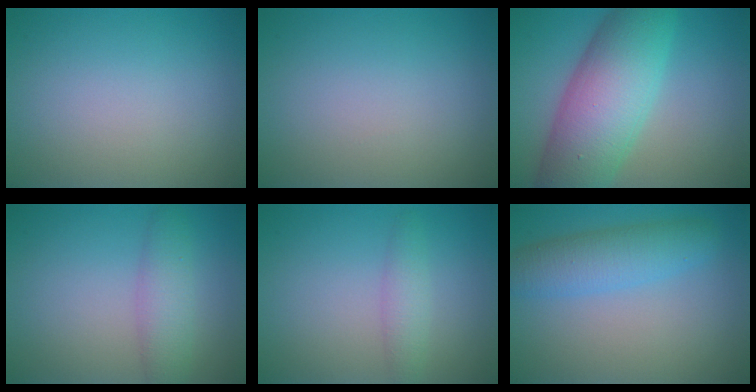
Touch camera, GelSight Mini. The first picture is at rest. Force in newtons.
{"total": 0.0}
{"total": 10.2, "press": 10.2, "slide": 0.1}
{"total": 3.0, "press": 3.0, "slide": 0.0}
{"total": 1.9, "press": 1.9, "slide": 0.1}
{"total": 4.2, "press": 4.2, "slide": 0.2}